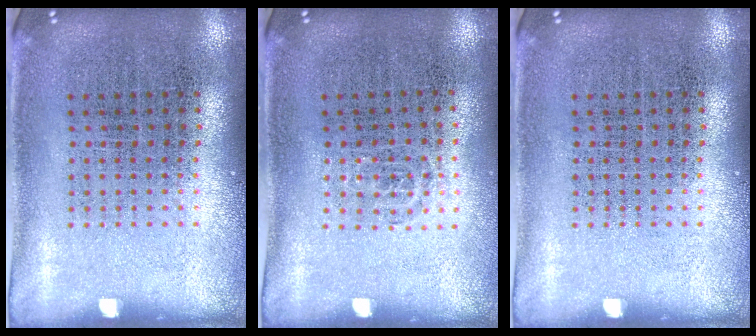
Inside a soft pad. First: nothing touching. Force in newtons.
{"total": 0.6, "press": 0.4, "slide": 0.4}
{"total": 0.0}